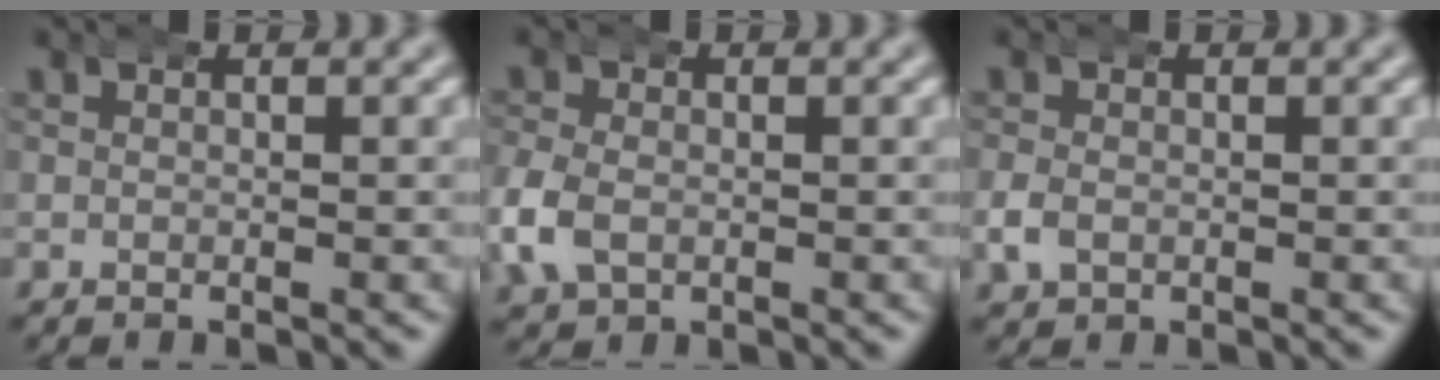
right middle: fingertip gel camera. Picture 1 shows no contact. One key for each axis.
{"total": 3.3, "fx": -0.8, "fy": 2.7, "fz": 1.7, "tx": -0.057, "ty": -0.002, "tz": -0.014}
{"total": 1.6, "fx": -0.5, "fy": 1.4, "fz": 0.8, "tx": -0.024, "ty": 0.002, "tz": -0.010}